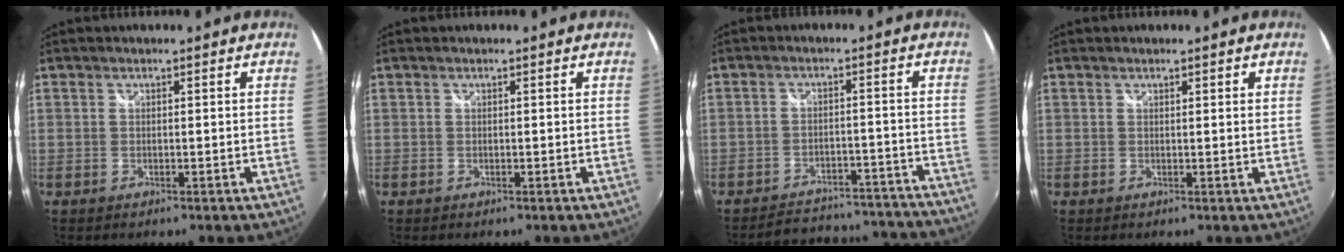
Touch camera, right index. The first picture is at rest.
{"total": 0.0}
{"total": 19.0, "force": [-17.7, 5.4, 4.6], "torque": [-0.093, 0.036, -0.207]}
{"total": 1.3, "force": [1.0, 0.2, 0.8], "torque": [-0.013, 0.004, 0.012]}